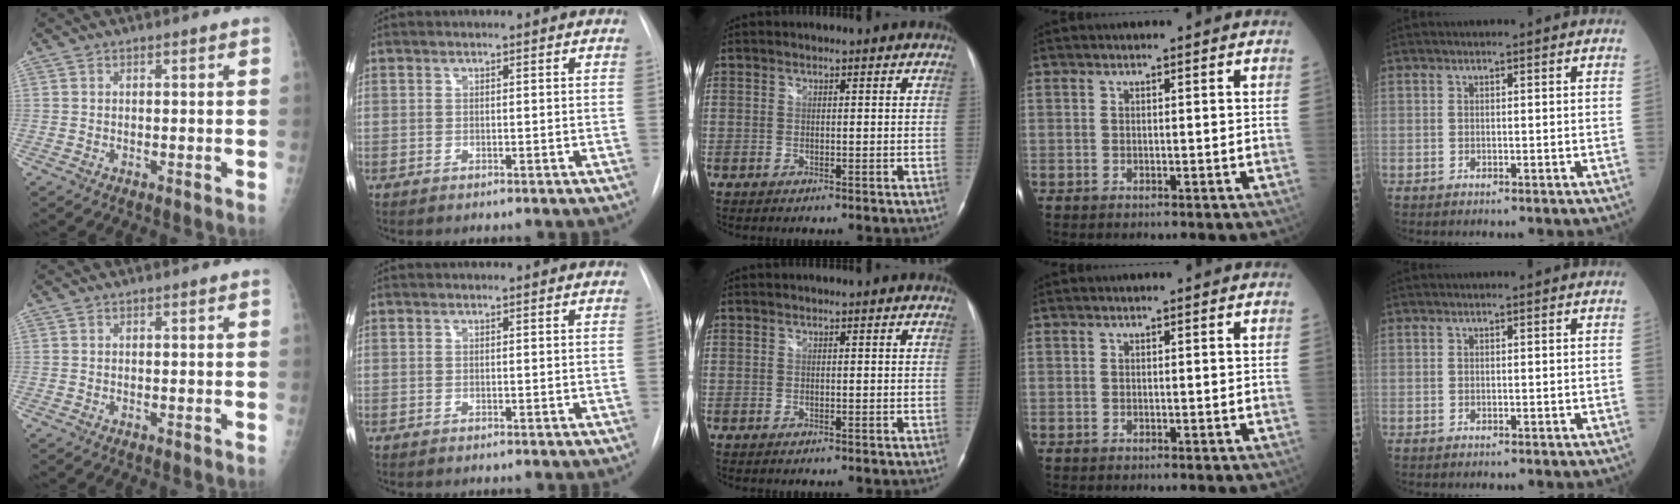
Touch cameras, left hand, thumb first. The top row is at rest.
{}